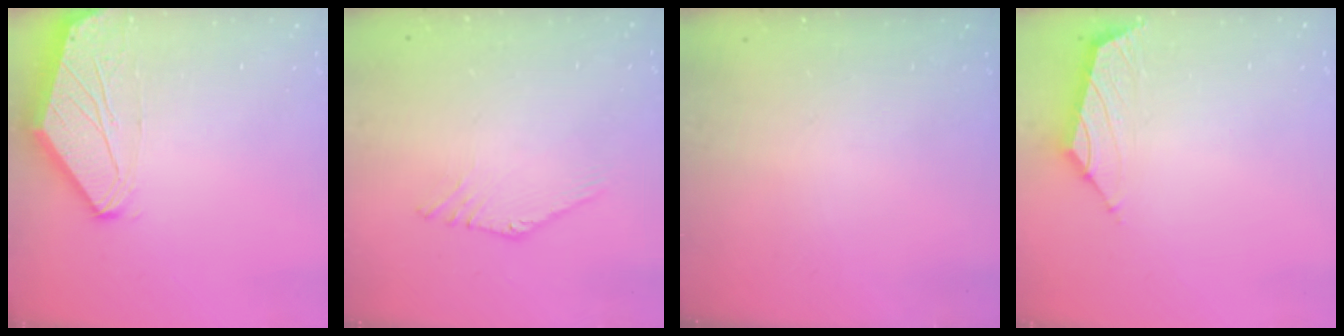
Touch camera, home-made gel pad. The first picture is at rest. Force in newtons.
{"total": 1.8, "press": 1.7, "slide": 0.2}
{"total": 0.0}
{"total": 1.7, "press": 1.6, "slide": 0.7}